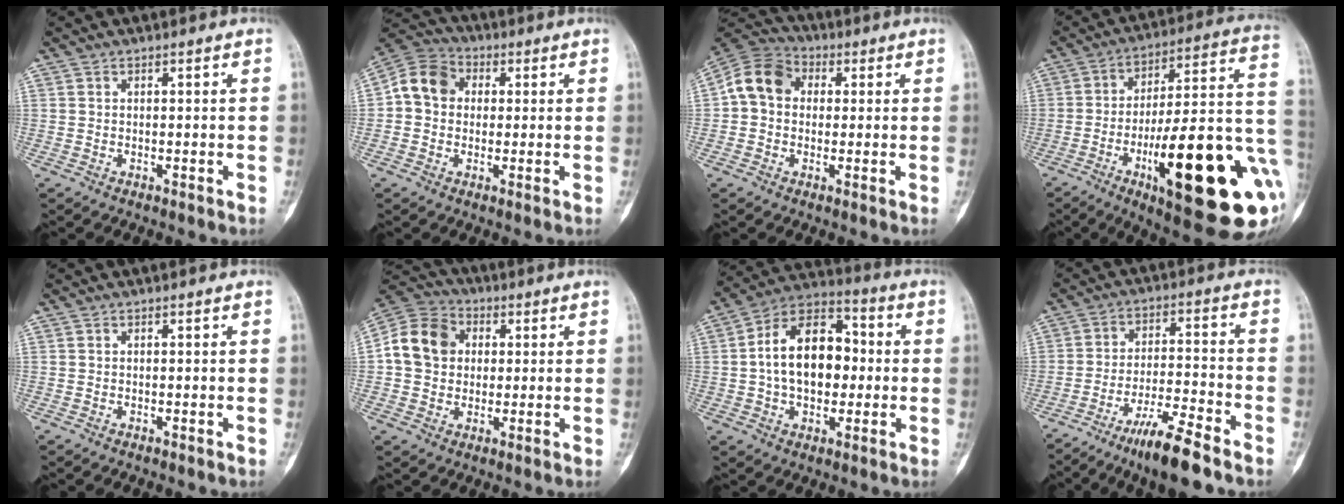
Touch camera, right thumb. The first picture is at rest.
{"total": 9.1, "force": [0.7, 7.6, 4.8], "torque": [-0.074, 0.024, -0.001]}
{"total": 9.7, "force": [1.0, 7.8, 5.6], "torque": [-0.089, 0.026, 0.002]}
{"total": 31.0, "force": [-9.2, 8.3, 28.4], "torque": [-0.357, 0.017, -0.125]}
{"total": 0.0}
{"total": 11.8, "force": [1.4, 9.9, 6.3], "torque": [-0.103, 0.019, 0.015]}
{"total": 16.6, "force": [0.4, 10.7, 12.7], "torque": [-0.178, 0.033, -0.003]}
{"total": 10.9, "force": [-7.8, 1.5, 7.4], "torque": [-0.137, 0.046, -0.135]}